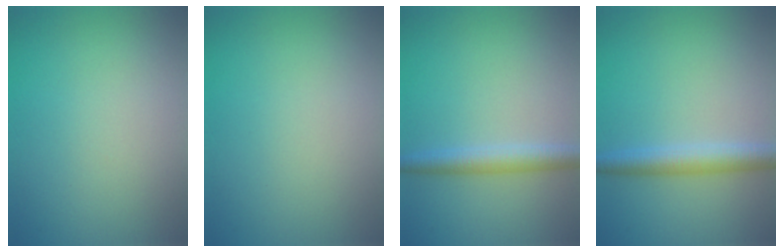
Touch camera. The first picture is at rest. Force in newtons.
{"total": 0.0}
{"total": 2.8, "press": 2.8, "slide": 0.0}
{"total": 3.3, "press": 3.3, "slide": 0.1}